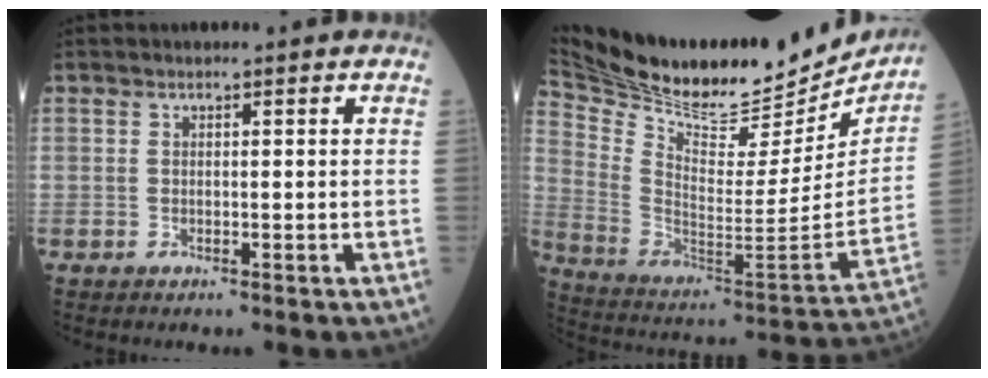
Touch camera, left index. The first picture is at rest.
{"total": 30.5, "force": [26.5, 8.2, 12.7], "torque": [-0.244, -0.057, 0.389]}